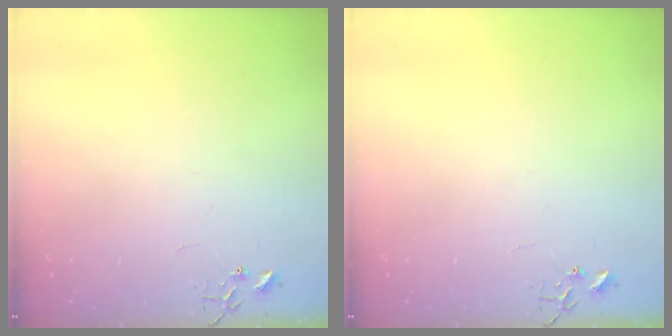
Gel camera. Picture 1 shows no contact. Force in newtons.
{"total": 0.0}